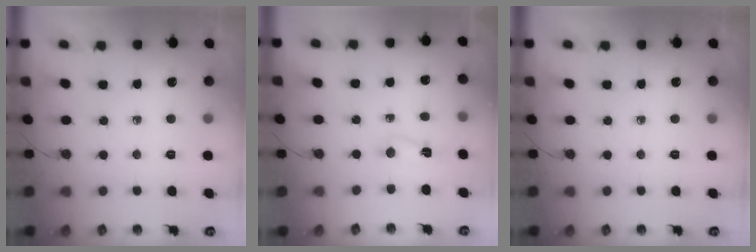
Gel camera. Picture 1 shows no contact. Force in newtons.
{"total": 2.0, "press": 1.6, "slide": 1.2}
{"total": 0.0}